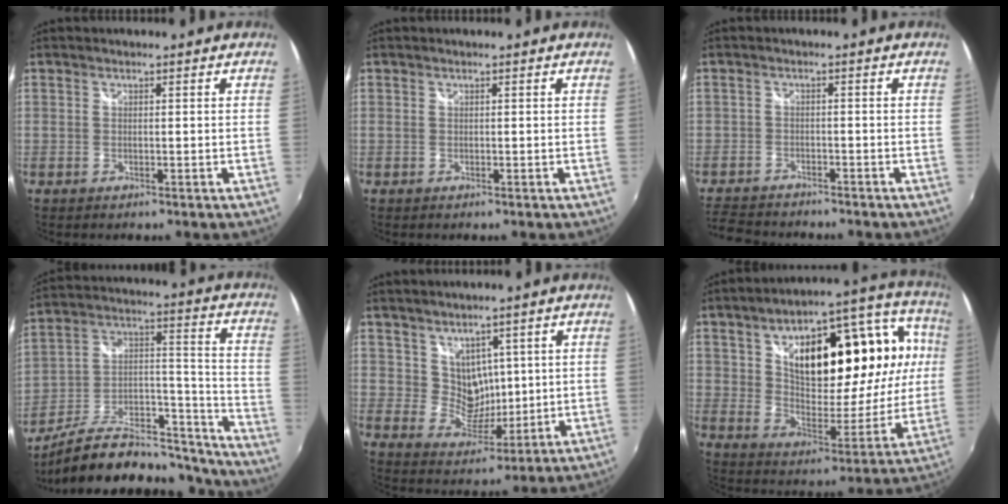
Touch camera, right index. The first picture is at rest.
{"total": 0.0}
{"total": 6.2, "force": [-6.1, 0.6, 0.9], "torque": [-0.044, -0.011, -0.105]}
{"total": 21.9, "force": [-17.4, 7.2, 11.1], "torque": [-0.162, 0.030, -0.256]}
{"total": 6.5, "force": [3.3, 5.2, 2.1], "torque": [-0.029, 0.001, 0.076]}
{"total": 25.5, "force": [7.2, 11.9, 21.4], "torque": [-0.338, 0.042, 0.132]}